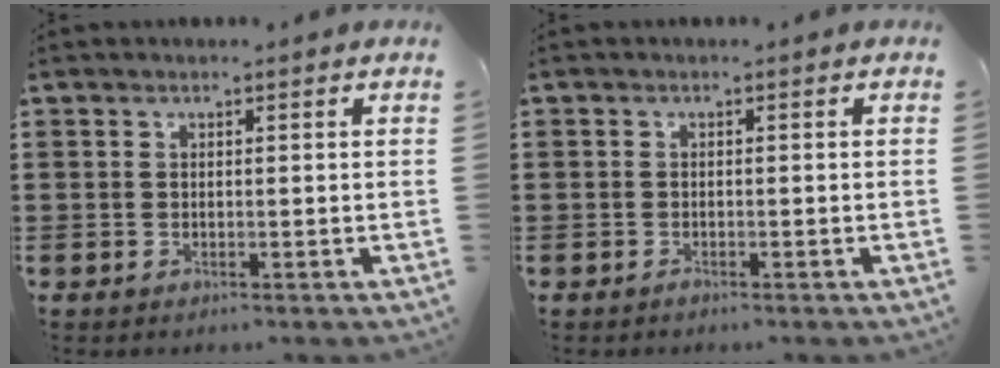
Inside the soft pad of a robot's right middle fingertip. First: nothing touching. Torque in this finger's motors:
{"motor_torque": [0.93, 0.30, -0.12, -0.06]}